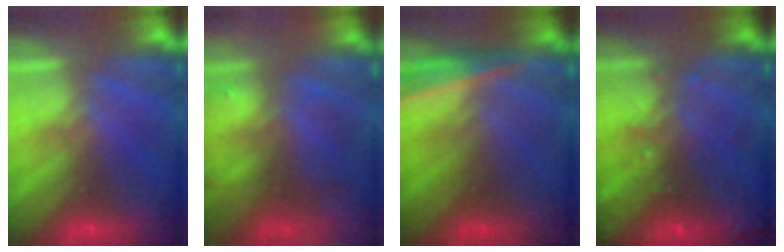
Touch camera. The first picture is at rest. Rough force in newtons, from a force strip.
{"total": 6.1}
{"total": 3.1}
{"total": 7.4}